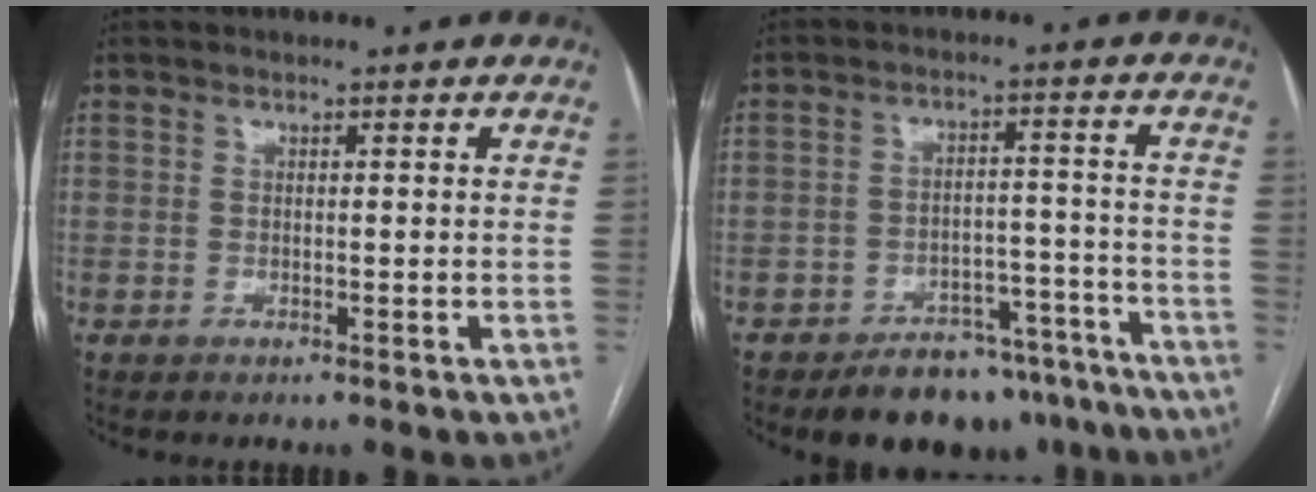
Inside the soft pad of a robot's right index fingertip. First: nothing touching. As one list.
[{"total": 13.5, "force": [-11.2, 6.1, 4.3], "torque": [-0.026, 0.027, -0.148]}]